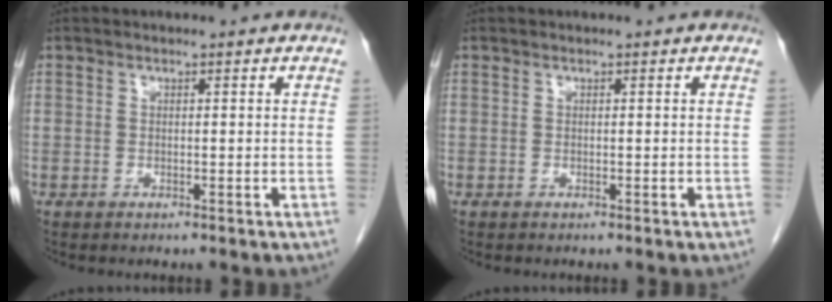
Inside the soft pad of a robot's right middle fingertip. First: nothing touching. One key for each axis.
{"total": 0.0}